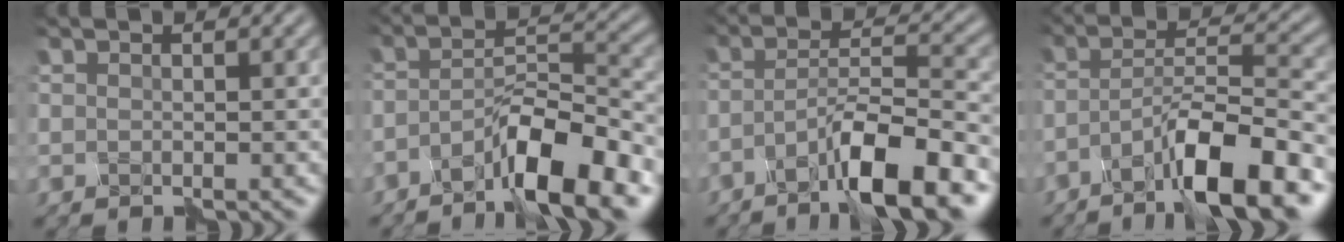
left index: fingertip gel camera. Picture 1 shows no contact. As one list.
[{"total": 7.5, "force": [-4.9, 1.3, 5.5], "torque": [-0.095, 0.008, -0.088]}, {"total": 7.9, "force": [-5.2, 1.1, 5.9], "torque": [-0.101, 0.009, -0.093]}, {"total": 8.9, "force": [-5.9, 1.3, 6.5], "torque": [-0.110, 0.012, -0.106]}]